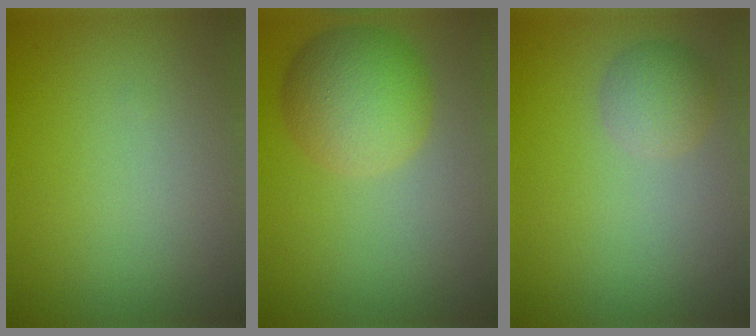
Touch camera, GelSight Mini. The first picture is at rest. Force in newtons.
{"total": 5.1, "press": 5.1, "slide": 0.1}
{"total": 2.1, "press": 2.1, "slide": 0.1}